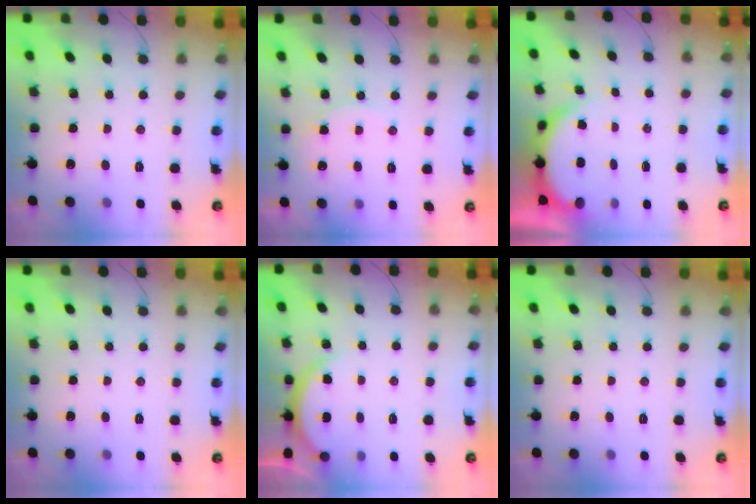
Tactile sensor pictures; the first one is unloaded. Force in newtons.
{"total": 6.6, "press": 6.6, "slide": 0.4}
{"total": 4.0, "press": 3.9, "slide": 0.6}
{"total": 0.0}
{"total": 4.7, "press": 4.7, "slide": 0.2}
{"total": 0.0}